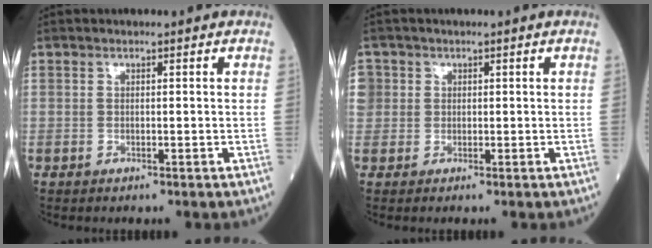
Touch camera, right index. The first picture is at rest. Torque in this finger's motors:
{"motor_torque": [0.02, 0.05, -0.03, -0.01]}